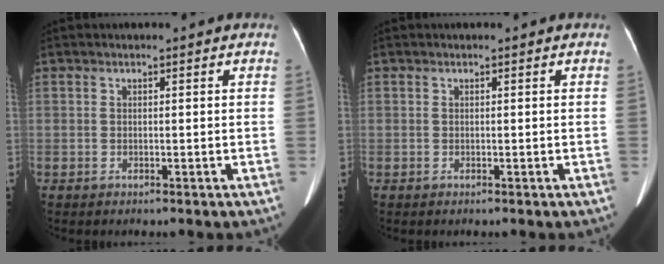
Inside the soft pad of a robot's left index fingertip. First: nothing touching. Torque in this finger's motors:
{"motor_torque": [-0.01, 0.08, 0.00, 0.01]}